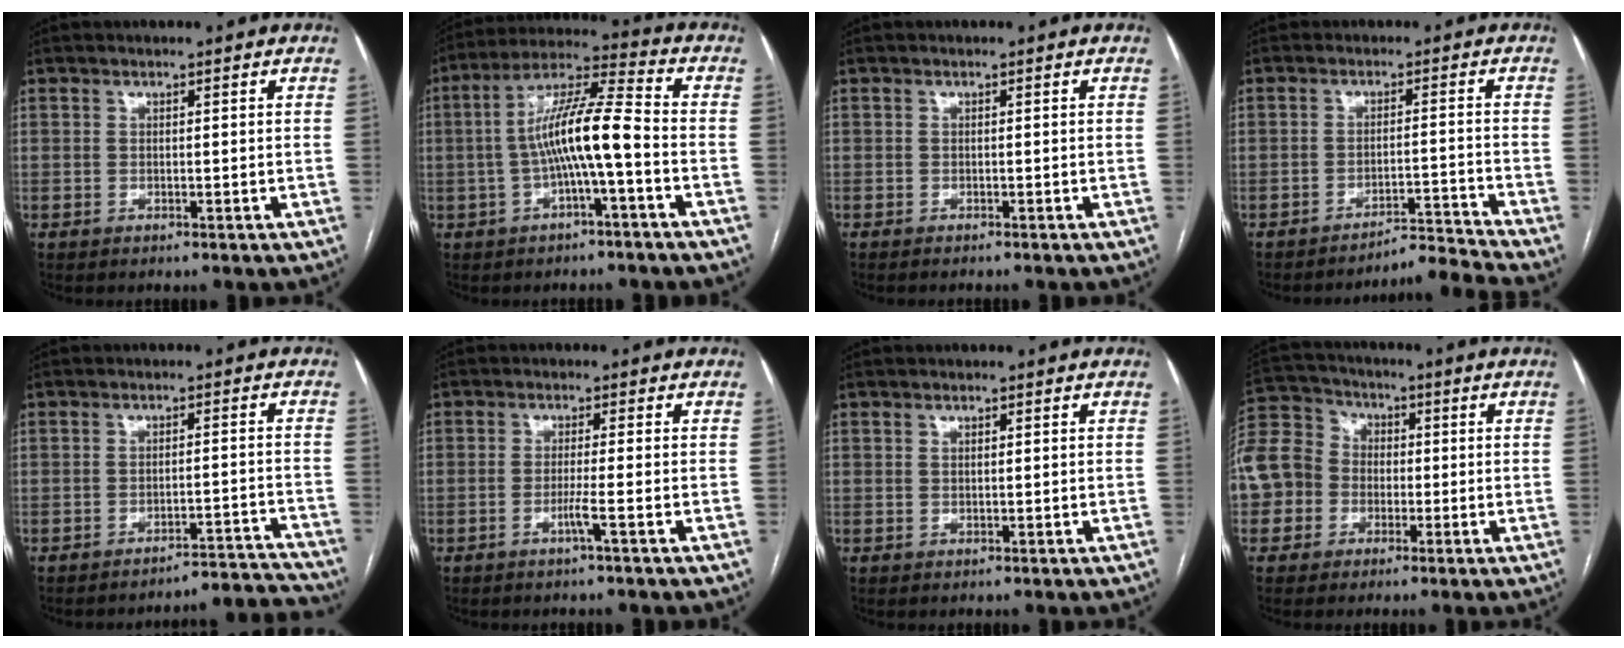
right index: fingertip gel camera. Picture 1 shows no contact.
{"total": 10.9, "force": [-2.0, 0.9, 10.7], "torque": [-0.199, 0.030, -0.038]}
{"total": 1.6, "force": [-1.5, 0.4, 0.5], "torque": [-0.007, -0.002, -0.018]}
{"total": 5.7, "force": [-4.8, -2.8, -1.1], "torque": [0.025, 0.002, -0.076]}
{"total": 8.8, "force": [-8.8, -0.5, -0.9], "torque": [0.031, 0.027, -0.112]}
{"total": 2.7, "force": [-1.4, -0.6, 2.3], "torque": [-0.045, -0.004, -0.028]}
{"total": 0.8, "force": [0.3, 0.5, 0.6], "torque": [-0.012, 0.000, 0.005]}
{"total": 13.9, "force": [-2.6, 12.8, 4.9], "torque": [-0.157, 0.053, -0.042]}